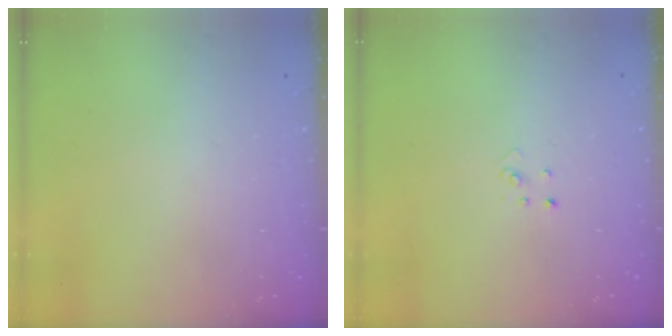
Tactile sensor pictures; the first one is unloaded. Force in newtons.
{"total": 1.9, "press": 1.9, "slide": 0.2}